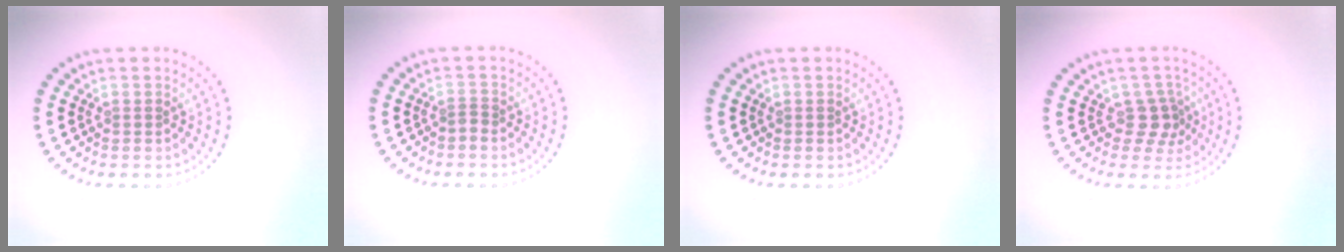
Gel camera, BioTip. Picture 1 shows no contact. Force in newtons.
{"total": 0.6, "press": 0.4, "slide": 0.5}
{"total": 0.0}
{"total": 2.3, "press": 1.9, "slide": 1.3}